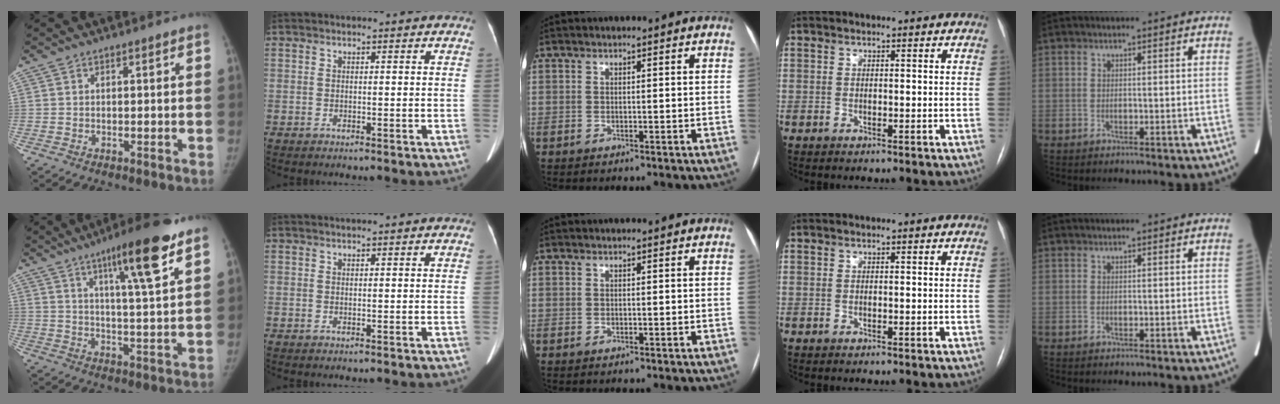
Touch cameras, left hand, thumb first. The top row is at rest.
{"thumb": {"total": 14.6, "force": [8.4, 1.8, 11.8], "torque": [-0.175, -0.039, 0.128]}, "index": {"total": 1.1, "force": [0.9, -0.2, 0.6], "torque": [-0.008, 0.015, 0.020]}}